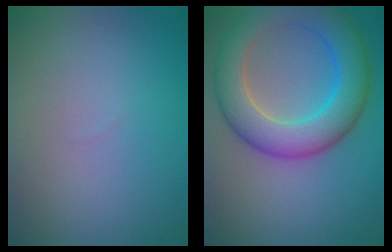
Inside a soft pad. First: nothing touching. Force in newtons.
{"total": 7.6, "press": 7.6, "slide": 0.2}